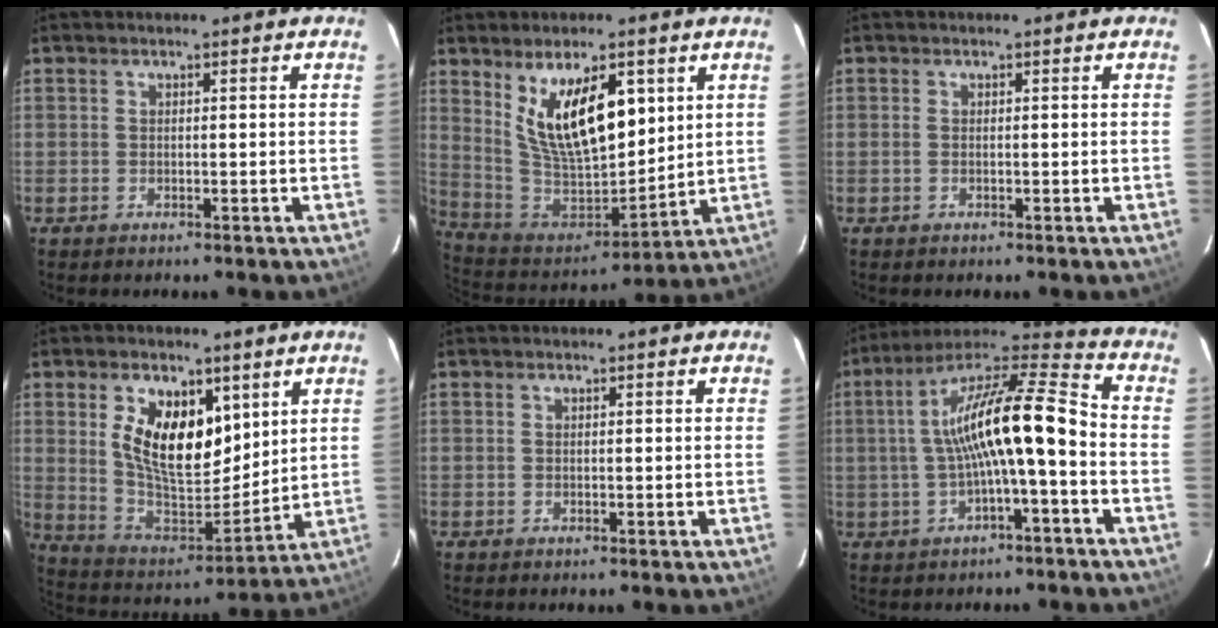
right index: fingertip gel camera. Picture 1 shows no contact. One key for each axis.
{"total": 17.5, "fx": 6.9, "fy": 7.8, "fz": 14.1, "tx": -0.247, "ty": -0.011, "tz": 0.145}
{"total": 0.0}
{"total": 15.5, "fx": 5.8, "fy": 8.3, "fz": 11.8, "tx": -0.220, "ty": 0.002, "tz": 0.116}
{"total": 0.0}
{"total": 15.2, "fx": -1.9, "fy": 2.3, "fz": 14.9, "tx": -0.262, "ty": 0.027, "tz": -0.034}